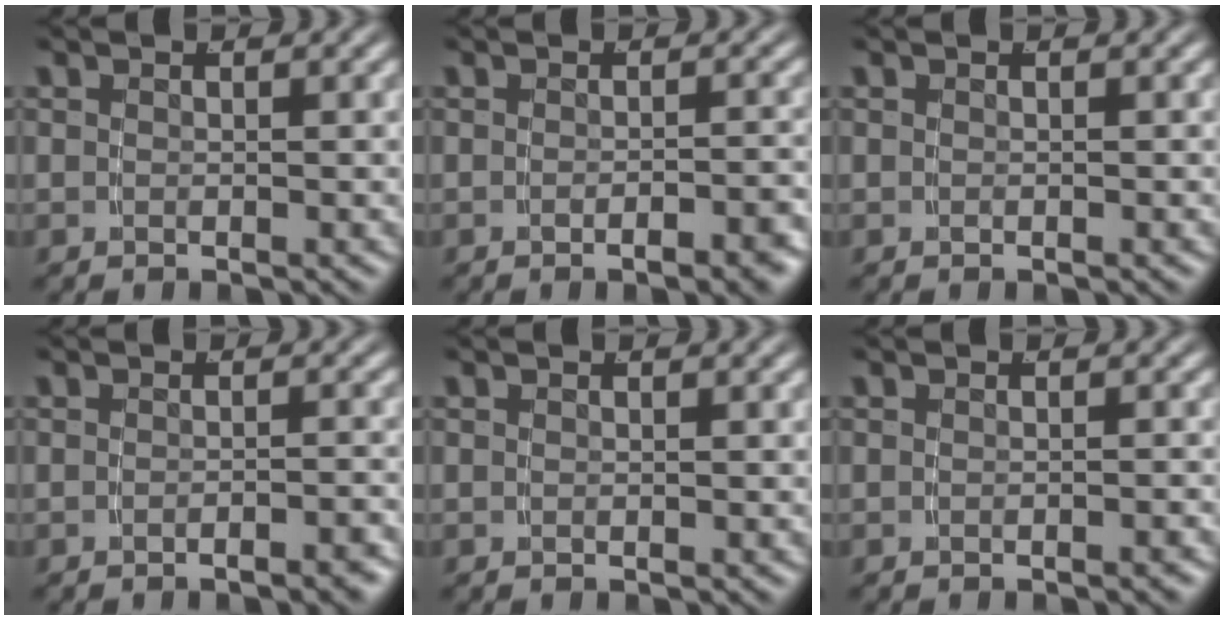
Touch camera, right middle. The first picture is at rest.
{"total": 2.2, "force": [-1.7, -0.2, 1.3], "torque": [-0.014, 0.006, -0.030]}
{"total": 0.0}
{"total": 1.8, "force": [-1.6, -0.1, 0.8], "torque": [-0.008, 0.008, -0.029]}
{"total": 0.0}
{"total": 0.6, "force": [-0.6, -0.1, 0.2], "torque": [-0.004, 0.005, -0.012]}